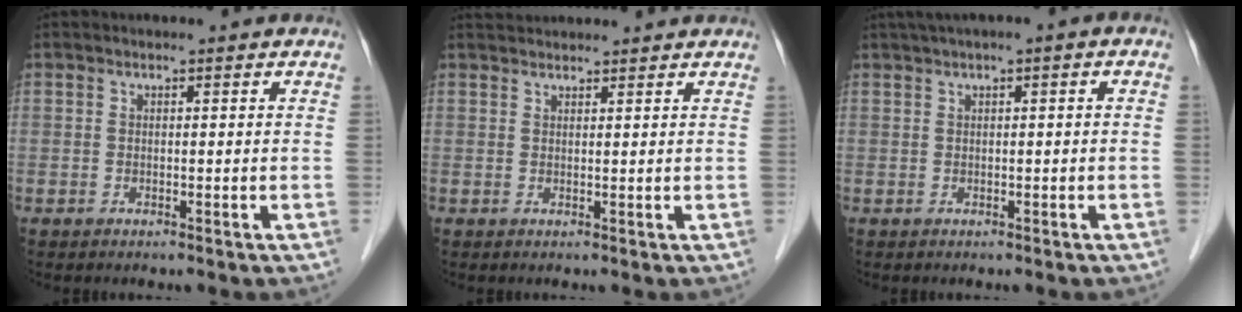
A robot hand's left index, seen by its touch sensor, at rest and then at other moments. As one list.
[{"total": 5.8, "force": [5.7, 0.3, 1.2], "torque": [-0.016, 0.038, 0.074]}, {"total": 3.1, "force": [1.3, 0.2, 2.9], "torque": [-0.055, 0.021, 0.022]}]